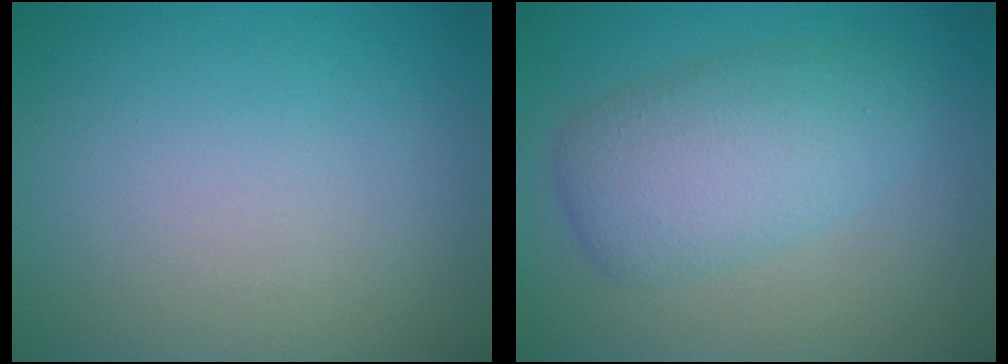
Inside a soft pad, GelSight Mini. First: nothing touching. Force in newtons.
{"total": 5.0, "press": 5.0, "slide": 0.3}